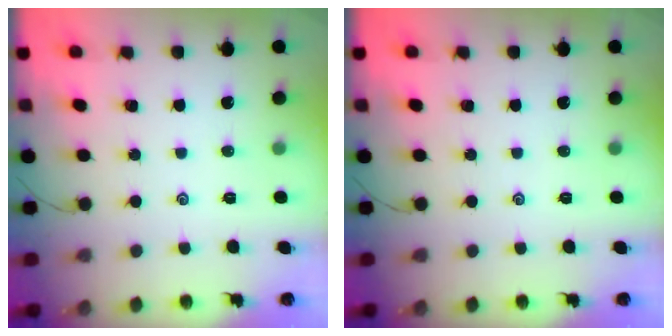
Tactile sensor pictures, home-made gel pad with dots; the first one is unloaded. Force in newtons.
{"total": 0.0}